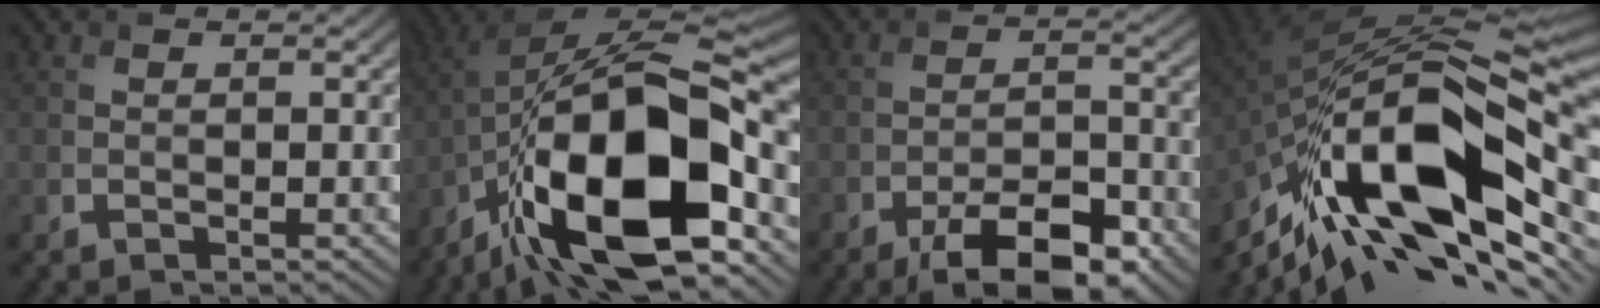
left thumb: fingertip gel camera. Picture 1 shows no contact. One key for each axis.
{"total": 19.0, "fx": -8.3, "fy": 7.9, "fz": 15.2, "tx": -0.269, "ty": 0.001, "tz": -0.156}
{"total": 9.9, "fx": -6.4, "fy": 3.5, "fz": 6.6, "tx": -0.103, "ty": 0.001, "tz": -0.110}
{"total": 20.0, "fx": -7.1, "fy": 8.5, "fz": 16.6, "tx": -0.330, "ty": -0.008, "tz": -0.132}